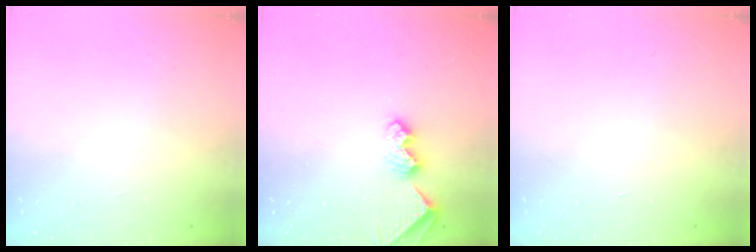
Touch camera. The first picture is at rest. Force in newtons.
{"total": 8.2, "press": 8.2, "slide": 0.4}
{"total": 0.0}